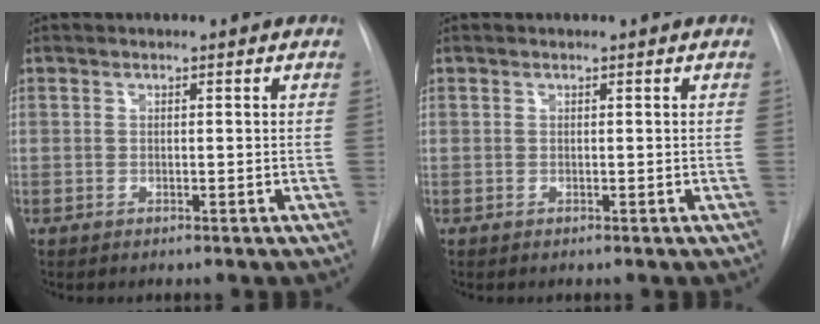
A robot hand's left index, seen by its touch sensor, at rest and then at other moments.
{"total": 0.0}